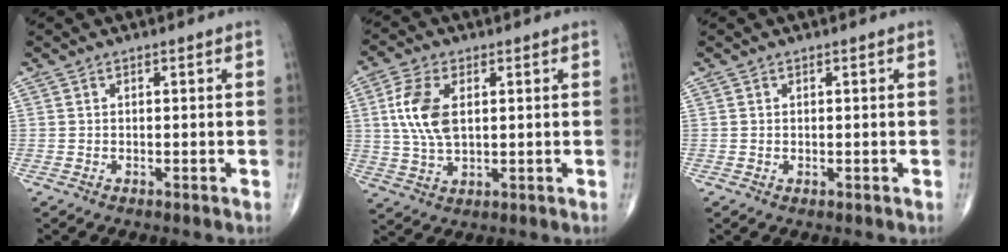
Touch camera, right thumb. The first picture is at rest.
{"total": 9.4, "force": [1.9, 5.1, 7.7], "torque": [-0.166, -0.002, 0.038]}
{"total": 0.0}